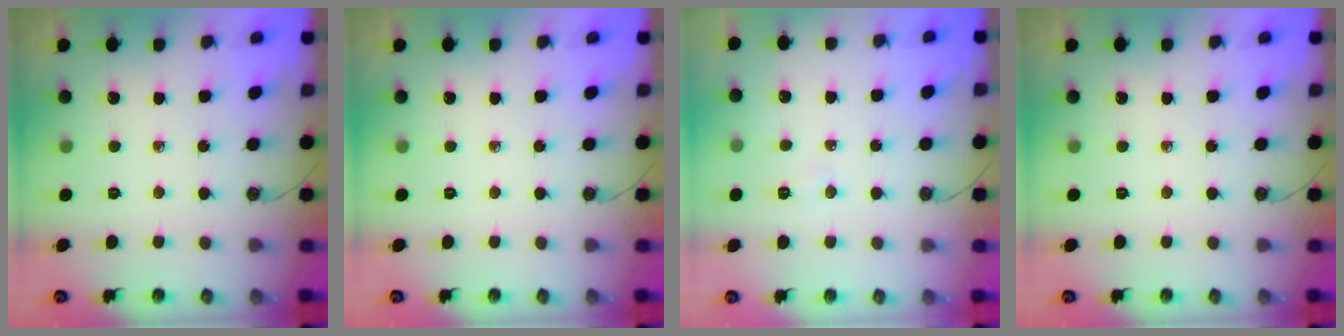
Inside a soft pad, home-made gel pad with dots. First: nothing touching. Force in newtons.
{"total": 0.0}
{"total": 4.3, "press": 4.2, "slide": 0.4}
{"total": 0.0}